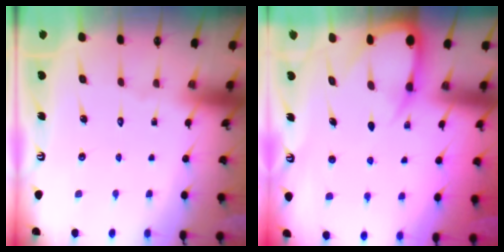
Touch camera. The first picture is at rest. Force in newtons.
{"total": 6.0, "press": 5.9, "slide": 0.6}